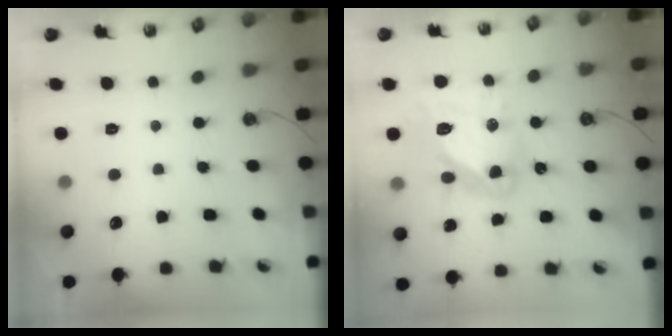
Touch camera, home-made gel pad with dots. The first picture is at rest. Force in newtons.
{"total": 17.0, "press": 16.9, "slide": 1.7}